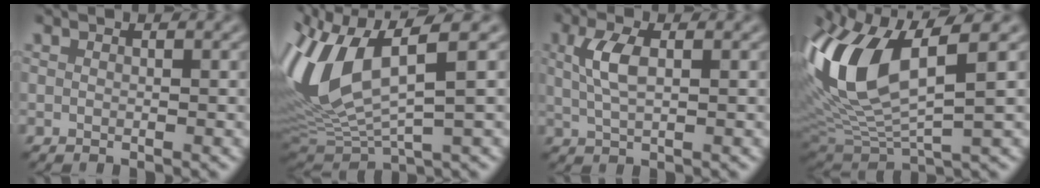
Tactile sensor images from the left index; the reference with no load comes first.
{"total": 10.4, "force": [2.3, 4.0, 9.3], "torque": [-0.219, -0.004, 0.053]}
{"total": 3.1, "force": [0.3, 1.3, 2.8], "torque": [-0.067, 0.008, 0.011]}
{"total": 11.3, "force": [2.9, 5.1, 9.7], "torque": [-0.220, 0.000, 0.060]}